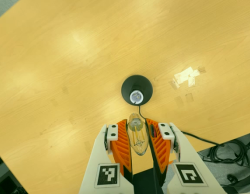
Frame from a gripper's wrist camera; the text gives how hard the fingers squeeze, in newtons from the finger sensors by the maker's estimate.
{"total": 21.4, "left": 23.2, "right": 19.6}